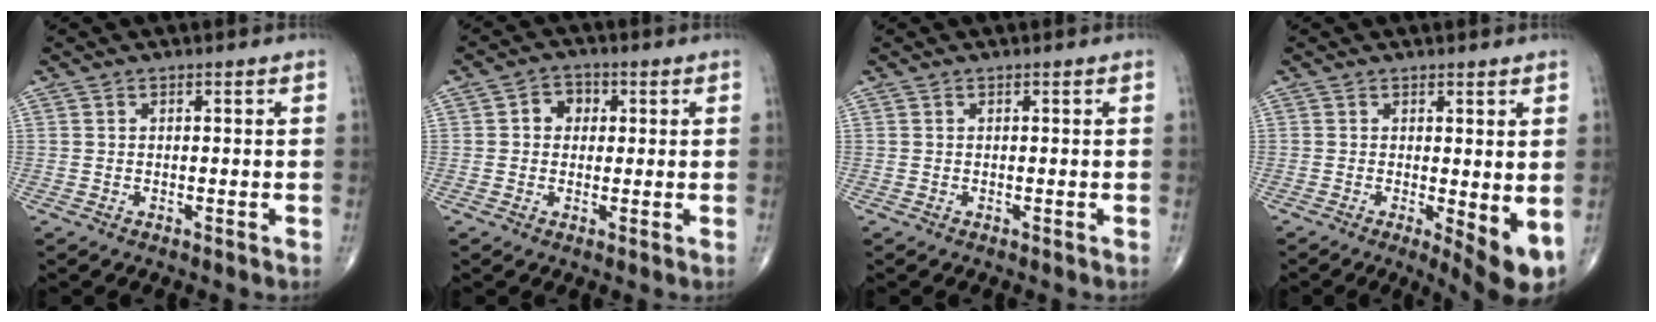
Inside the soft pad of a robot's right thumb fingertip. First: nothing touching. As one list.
[{"total": 4.0, "force": [0.7, 3.4, 2.0], "torque": [-0.007, 0.009, 0.005]}, {"total": 0.0}, {"total": 6.7, "force": [-0.4, 2.0, 6.3], "torque": [-0.087, -0.017, -0.001]}]